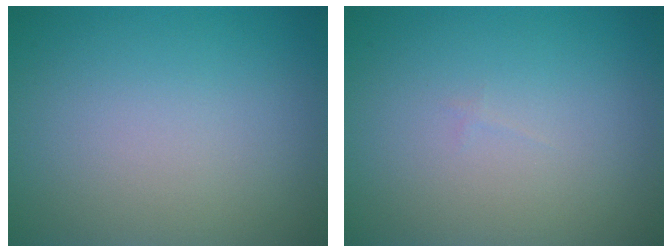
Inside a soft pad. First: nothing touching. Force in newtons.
{"total": 0.0}